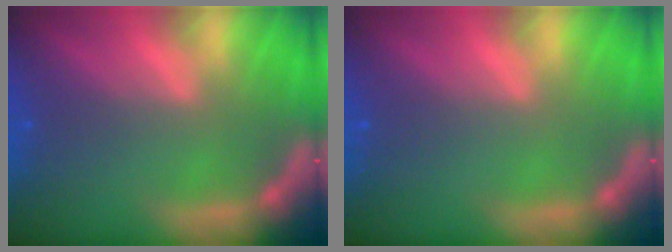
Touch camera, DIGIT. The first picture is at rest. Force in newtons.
{"total": 0.0}